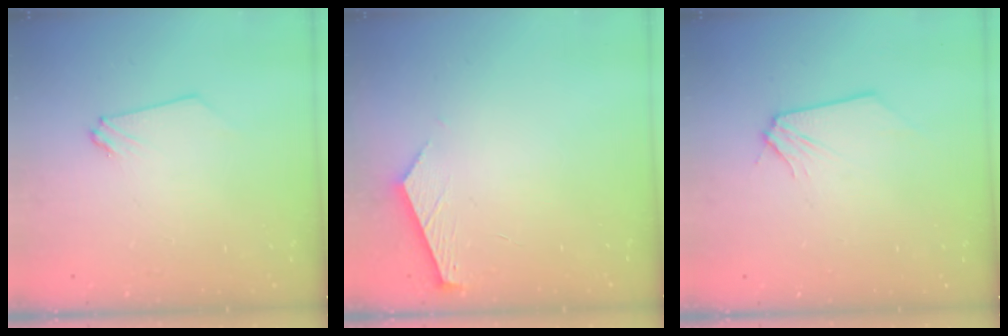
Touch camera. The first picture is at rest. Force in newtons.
{"total": 3.7, "press": 3.7, "slide": 0.4}
{"total": 0.0}